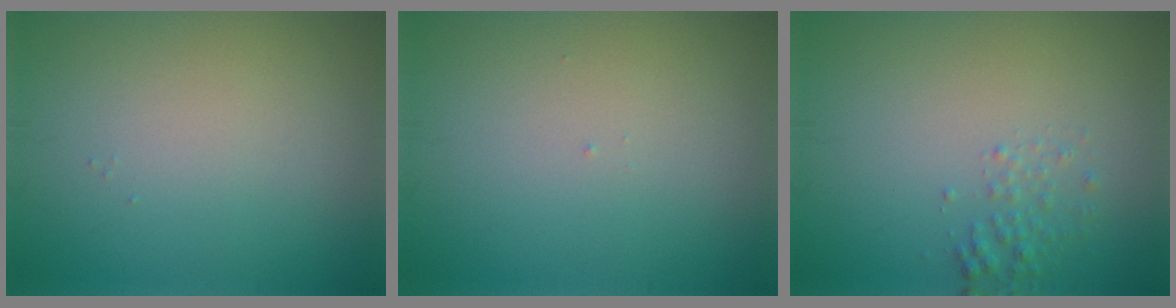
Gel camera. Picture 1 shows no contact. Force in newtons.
{"total": 0.0}
{"total": 1.3, "press": 1.3, "slide": 0.1}